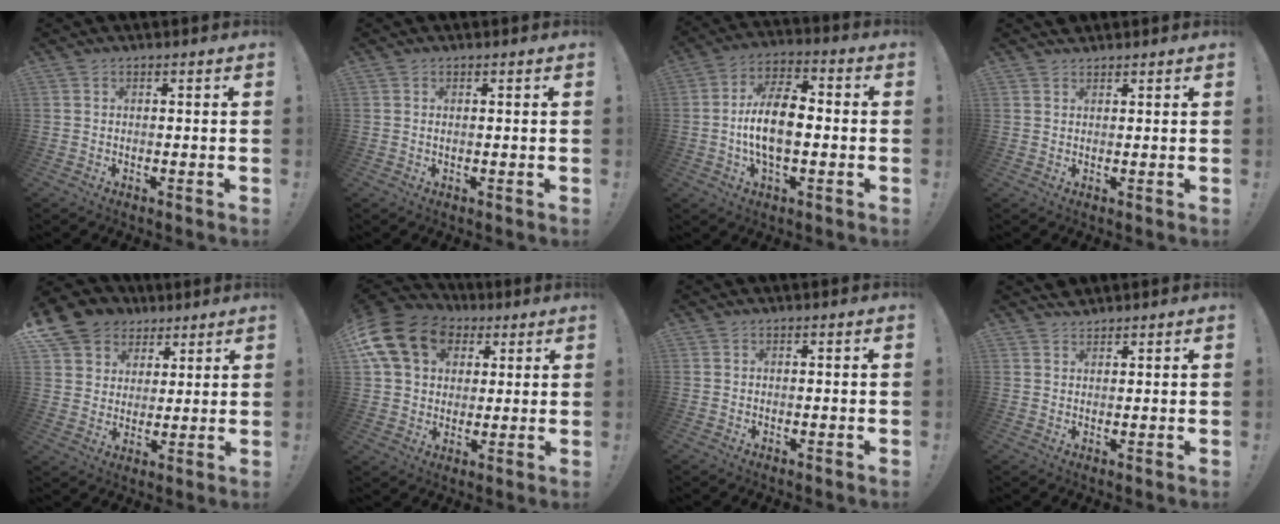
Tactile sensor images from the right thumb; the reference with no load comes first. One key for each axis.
{"total": 0.6, "fx": 0.0, "fy": 0.1, "fz": 0.6, "tx": -0.012, "ty": 0.002, "tz": 0.000}
{"total": 13.0, "fx": -2.0, "fy": 6.7, "fz": 11.0, "tx": -0.198, "ty": 0.007, "tz": -0.039}
{"total": 1.5, "fx": 1.3, "fy": 0.8, "fz": 0.0, "tx": 0.001, "ty": -0.005, "tz": 0.025}
{"total": 10.9, "fx": 5.8, "fy": 8.8, "fz": 2.9, "tx": -0.037, "ty": -0.041, "tz": 0.117}
{"total": 17.7, "fx": 7.2, "fy": 13.4, "fz": 9.1, "tx": -0.149, "ty": -0.023, "tz": 0.143}
{"total": 0.0}
{"total": 2.4, "fx": 2.1, "fy": 1.1, "fz": 0.2, "tx": 0.003, "ty": -0.016, "tz": 0.040}